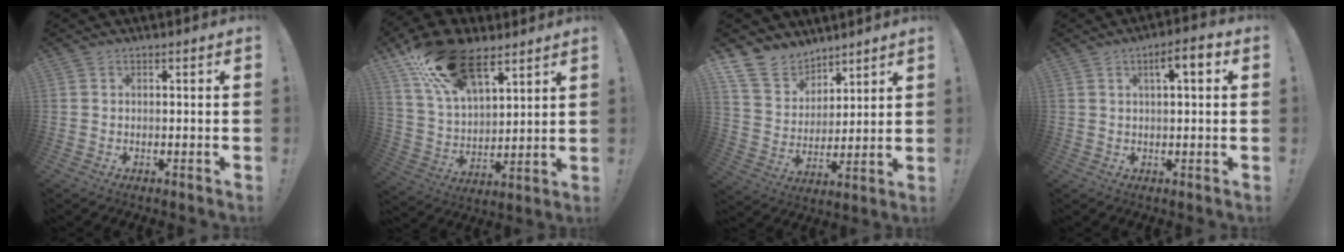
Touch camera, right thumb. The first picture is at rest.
{"total": 21.3, "force": [13.1, 11.3, 12.4], "torque": [-0.236, -0.067, 0.242]}
{"total": 12.4, "force": [9.5, 7.5, 2.8], "torque": [-0.069, -0.069, 0.188]}
{"total": 5.9, "force": [2.0, 1.2, 5.4], "torque": [-0.078, -0.004, 0.025]}